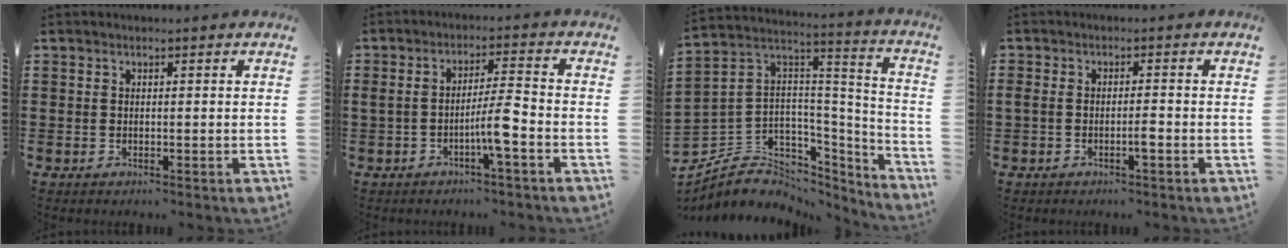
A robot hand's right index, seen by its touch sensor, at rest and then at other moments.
{"total": 5.8, "force": [-2.3, 0.3, 5.4], "torque": [-0.092, 0.001, -0.043]}
{"total": 6.3, "force": [-3.6, 5.1, 1.0], "torque": [-0.050, -0.017, -0.063]}
{"total": 2.1, "force": [-1.0, 0.4, 1.8], "torque": [-0.034, 0.001, -0.020]}